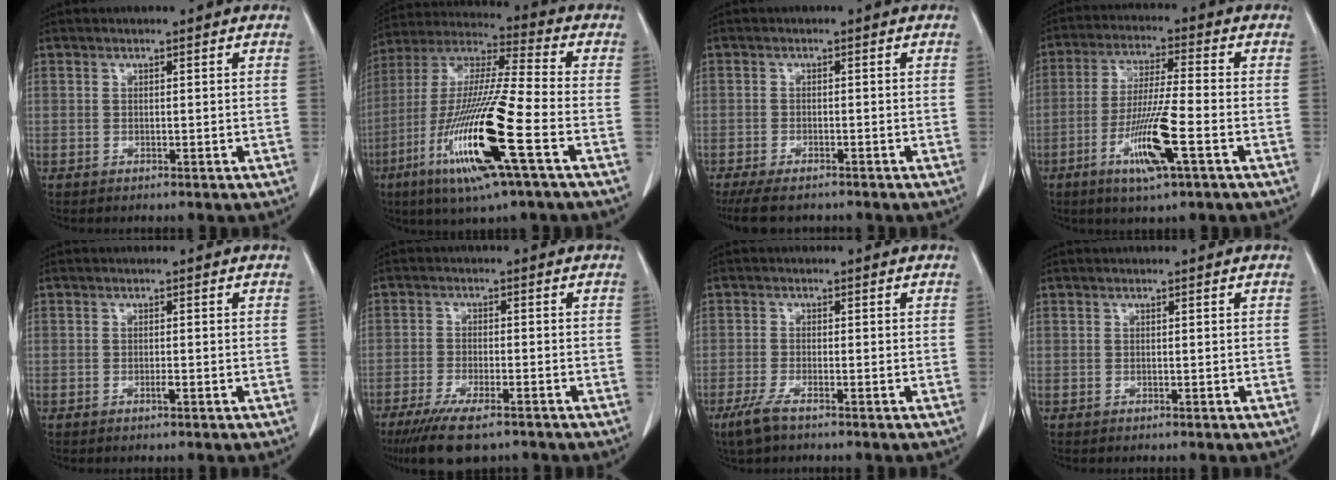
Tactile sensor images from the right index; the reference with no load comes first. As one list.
[{"total": 19.7, "force": [-7.6, 0.6, 18.2], "torque": [-0.394, -0.035, -0.148]}, {"total": 6.7, "force": [-5.6, 1.9, 3.2], "torque": [-0.050, -0.012, -0.088]}, {"total": 10.8, "force": [-4.3, 0.2, 9.9], "torque": [-0.194, -0.017, -0.080]}, {"total": 0.7, "force": [-0.4, 0.0, 0.5], "torque": [-0.013, 0.000, -0.004]}, {"total": 9.5, "force": [-7.0, 2.1, 6.1], "torque": [-0.100, -0.018, -0.109]}, {"total": 3.7, "force": [-2.5, 0.5, 2.6], "torque": [-0.063, -0.009, -0.050]}, {"total": 0.0}]